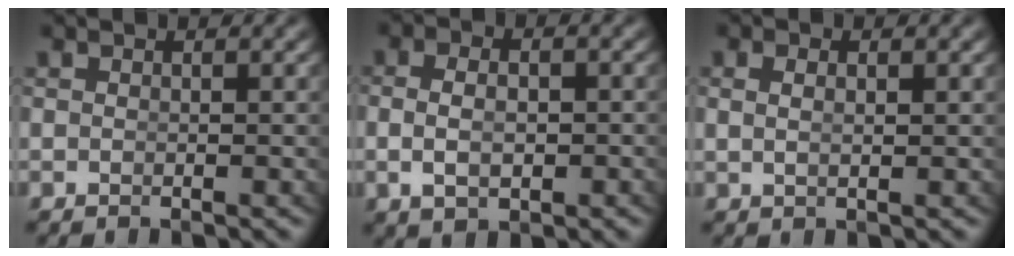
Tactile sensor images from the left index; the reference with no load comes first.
{"total": 3.2, "force": [-0.7, 1.6, 2.6], "torque": [-0.045, -0.011, -0.001]}
{"total": 0.9, "force": [0.3, -0.1, 0.9], "torque": [-0.015, -0.010, 0.013]}